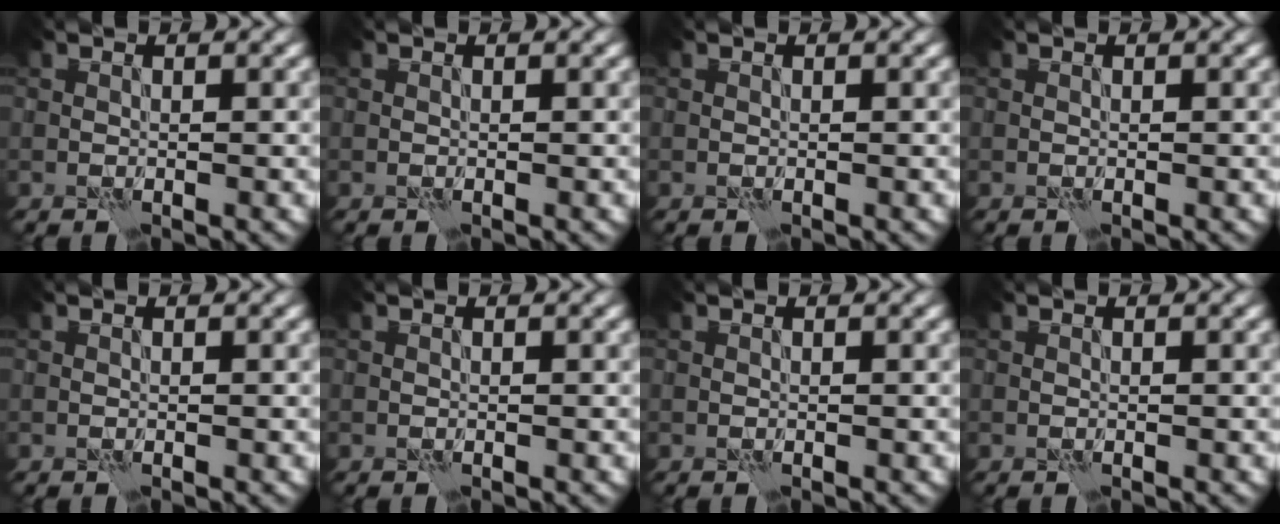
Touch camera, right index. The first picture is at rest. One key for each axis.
{"total": 0.0}
{"total": 0.0}
{"total": 0.0}
{"total": 0.0}
{"total": 0.0}
{"total": 0.0}
{"total": 0.0}